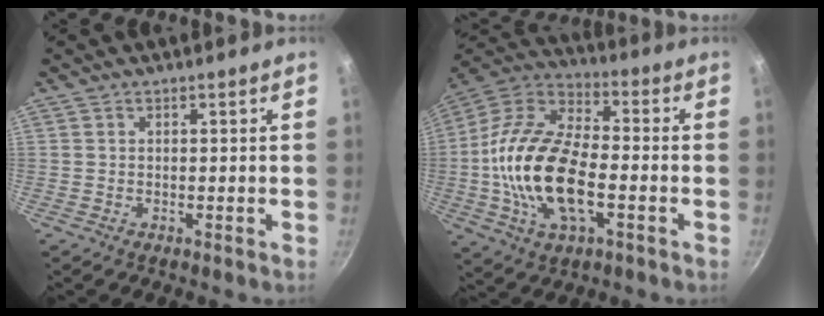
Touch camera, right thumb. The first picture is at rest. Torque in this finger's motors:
{"motor_torque": [0.15, 1.39, 2.12, -0.64, 0.68]}